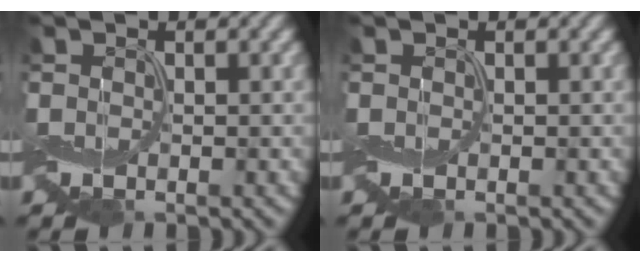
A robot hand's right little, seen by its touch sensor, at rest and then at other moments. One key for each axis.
{"total": 0.0}